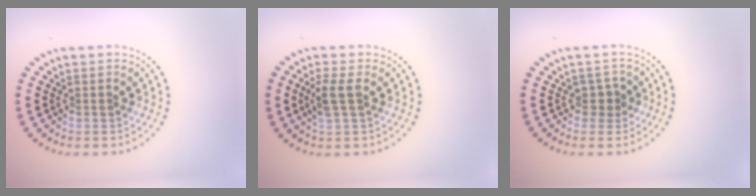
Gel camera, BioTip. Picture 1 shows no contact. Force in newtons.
{"total": 2.4, "press": 2.1, "slide": 1.0}
{"total": 1.1, "press": 0.8, "slide": 0.7}